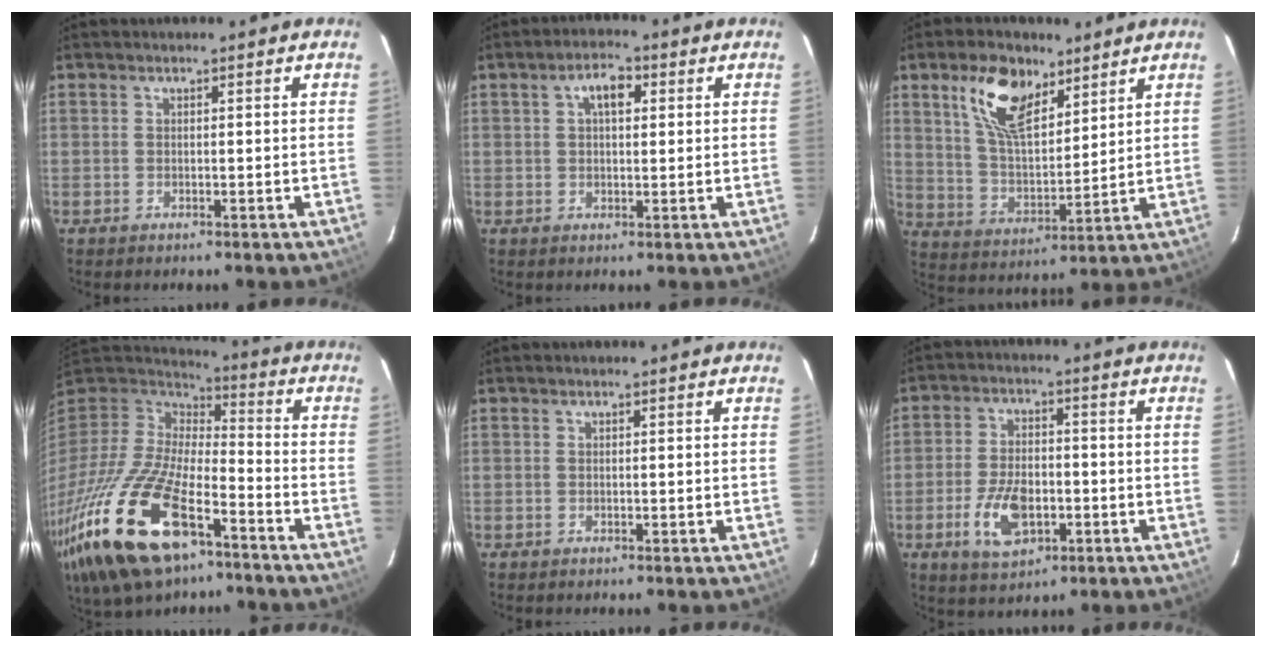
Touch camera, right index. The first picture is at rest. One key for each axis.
{"total": 4.5, "fx": 1.4, "fy": 2.3, "fz": 3.5, "tx": -0.059, "ty": 0.016, "tz": 0.026}
{"total": 13.0, "fx": 7.6, "fy": 6.2, "fz": 8.5, "tx": -0.156, "ty": 0.013, "tz": 0.147}
{"total": 30.2, "fx": -17.0, "fy": 12.7, "fz": 21.4, "tx": -0.453, "ty": -0.058, "tz": -0.299}
{"total": 0.0}
{"total": 9.8, "fx": -3.4, "fy": 5.5, "fz": 7.4, "tx": -0.154, "ty": 0.000, "tz": -0.053}